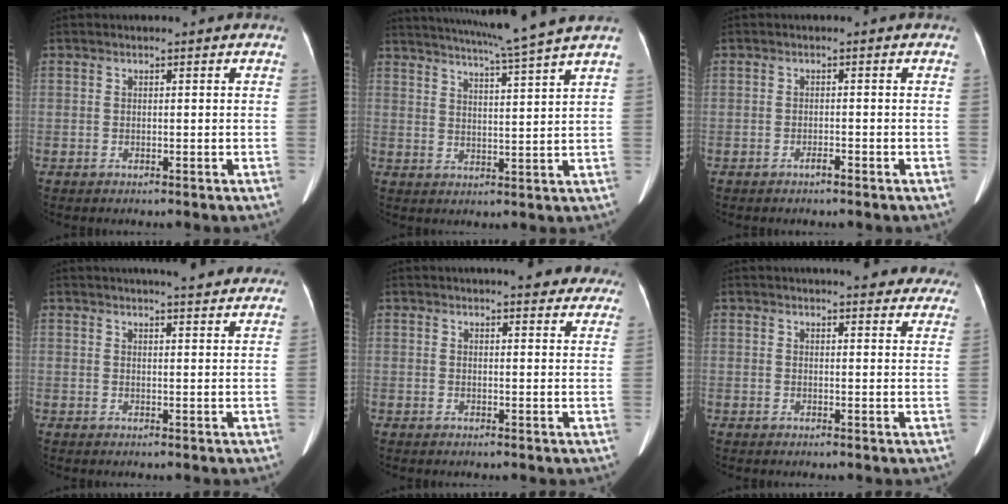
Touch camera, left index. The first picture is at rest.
{"total": 13.1, "force": [11.3, -2.4, 6.1], "torque": [-0.107, -0.020, 0.157]}
{"total": 1.0, "force": [-0.9, 0.0, 0.5], "torque": [-0.012, -0.001, -0.017]}
{"total": 9.2, "force": [8.1, 1.2, 4.2], "torque": [-0.048, 0.010, 0.083]}
{"total": 10.9, "force": [9.6, 2.6, 4.4], "torque": [-0.025, -0.003, 0.090]}
{"total": 13.5, "force": [12.2, 3.1, 4.9], "torque": [-0.027, -0.007, 0.120]}